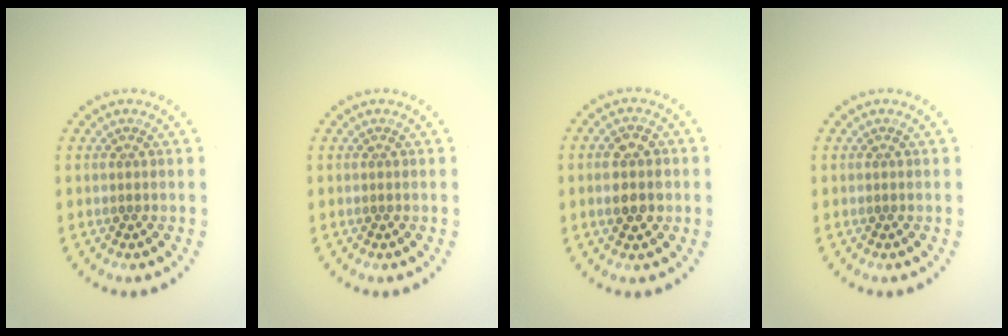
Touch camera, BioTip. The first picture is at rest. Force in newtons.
{"total": 0.0}
{"total": 3.0, "press": 3.0, "slide": 0.0}
{"total": 0.0}